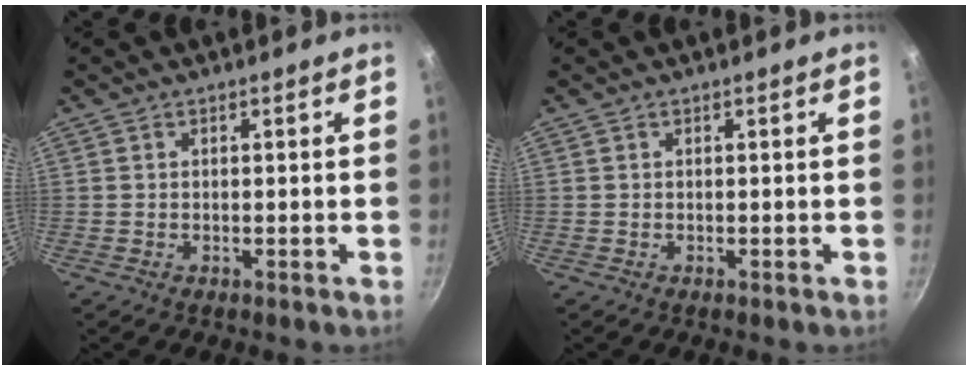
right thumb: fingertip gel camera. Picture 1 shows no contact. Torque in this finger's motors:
{"motor_torque": [-0.04, -0.04, 0.01, 0.00, 0.00]}